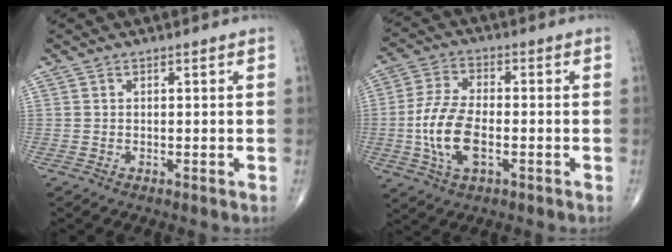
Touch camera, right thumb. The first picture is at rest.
{"total": 11.1, "force": [-2.3, 5.5, 9.4], "torque": [-0.193, 0.011, -0.046]}